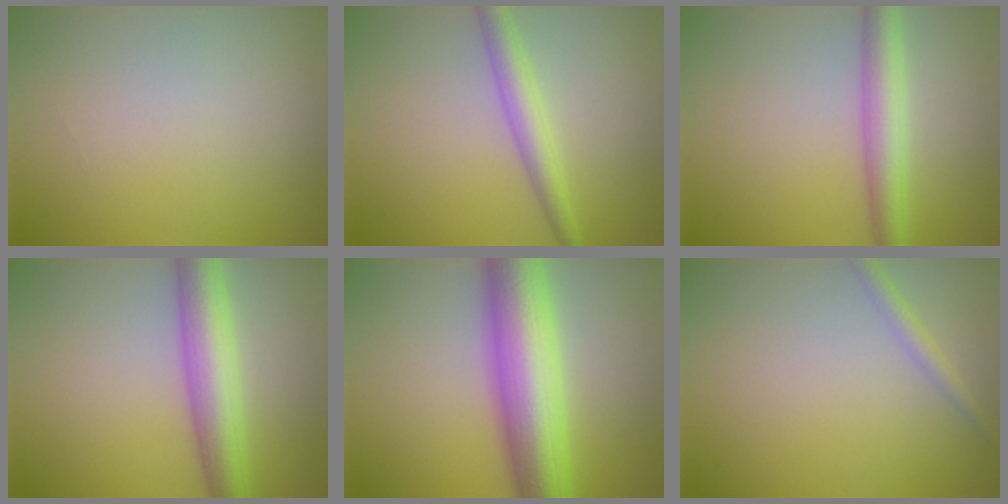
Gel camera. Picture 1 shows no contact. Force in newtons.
{"total": 3.0, "press": 3.0, "slide": 0.0}
{"total": 4.1, "press": 4.1, "slide": 0.1}
{"total": 6.4, "press": 6.4, "slide": 0.2}
{"total": 10.4, "press": 10.4, "slide": 0.1}
{"total": 1.5, "press": 1.5, "slide": 0.0}